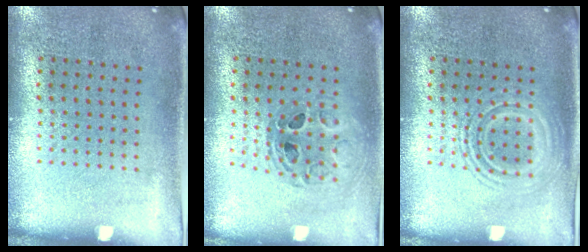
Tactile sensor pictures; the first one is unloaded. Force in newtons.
{"total": 0.7, "press": 0.7, "slide": 0.2}
{"total": 2.7, "press": 2.7, "slide": 0.4}